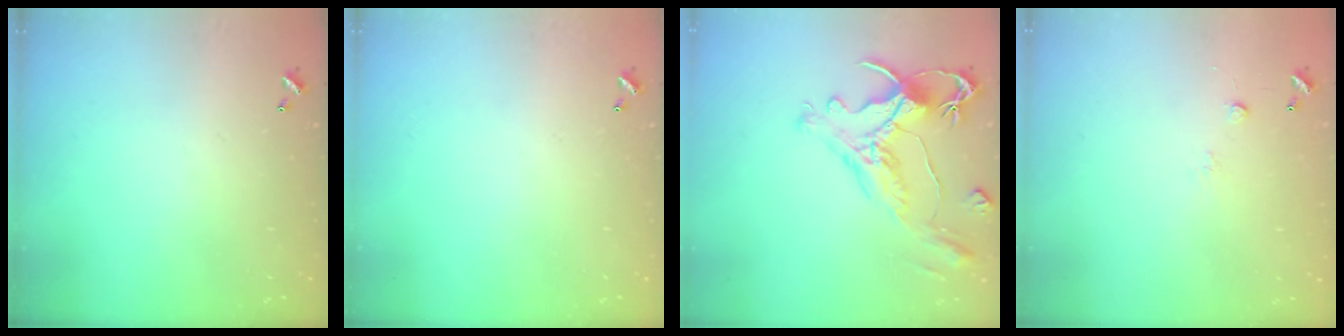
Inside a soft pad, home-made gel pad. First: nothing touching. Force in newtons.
{"total": 0.0}
{"total": 1.5, "press": 0.7, "slide": 1.3}
{"total": 4.9, "press": 4.9, "slide": 0.7}